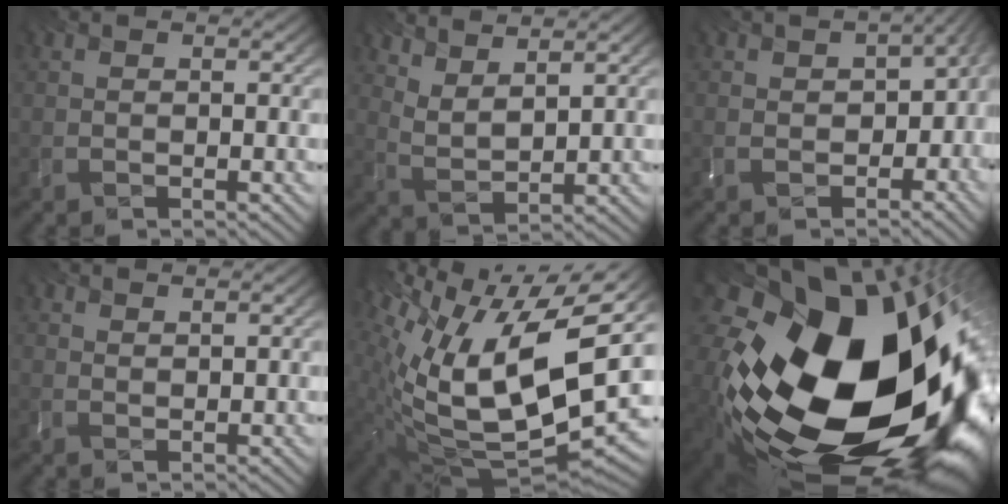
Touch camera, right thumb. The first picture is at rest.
{"total": 4.2, "force": [3.7, 0.8, 1.8], "torque": [-0.059, -0.017, 0.096]}
{"total": 8.3, "force": [-1.4, 5.5, 6.0], "torque": [-0.108, -0.020, 0.012]}
{"total": 1.0, "force": [0.9, -0.2, -0.3], "torque": [0.006, -0.009, 0.032]}
{"total": 17.1, "force": [1.4, 8.7, 14.7], "torque": [-0.301, -0.038, 0.066]}
{"total": 22.4, "force": [-4.4, 16.1, 15.0], "torque": [-0.274, -0.069, -0.048]}